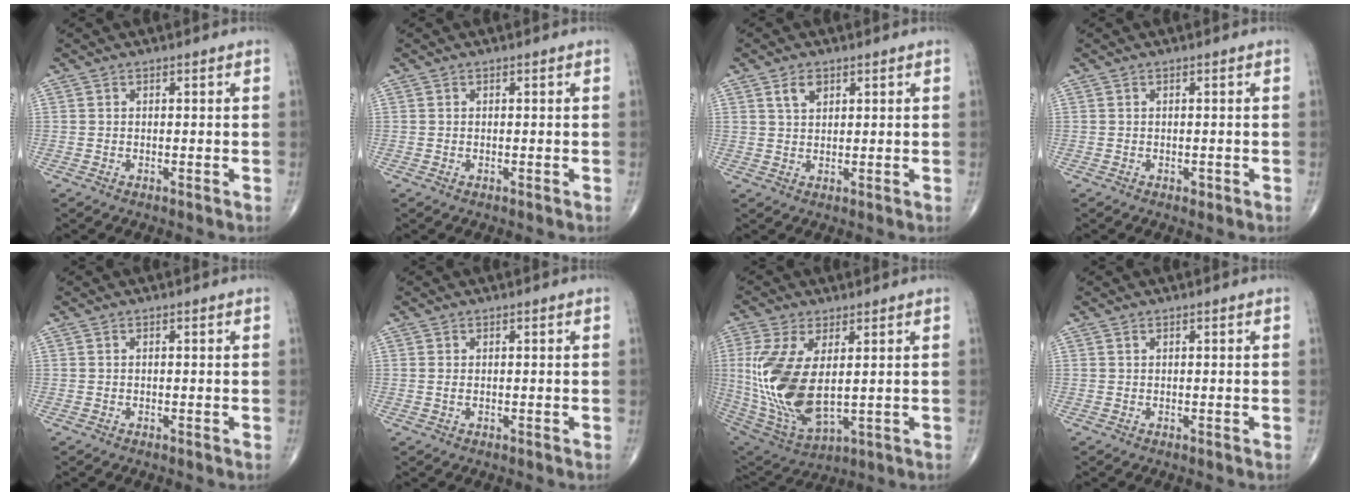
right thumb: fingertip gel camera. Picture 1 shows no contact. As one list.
[{"total": 0.0}, {"total": 3.0, "force": [1.6, 1.8, 1.8], "torque": [-0.024, -0.005, 0.032]}, {"total": 0.8, "force": [-0.4, 0.5, 0.5], "torque": [-0.007, -0.001, -0.005]}, {"total": 0.0}, {"total": 0.7, "force": [0.0, 0.4, 0.6], "torque": [-0.013, -0.001, 0.003]}, {"total": 17.5, "force": [1.4, 8.5, 15.3], "torque": [-0.334, -0.018, 0.047]}, {"total": 0.0}]